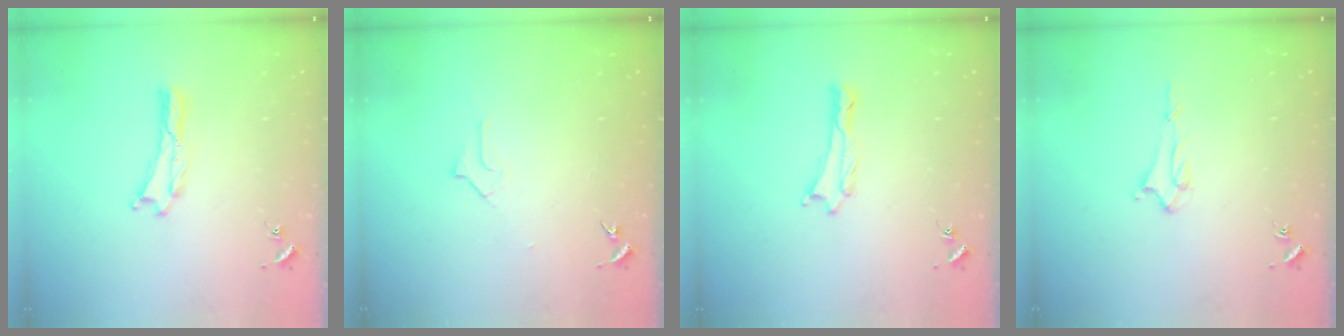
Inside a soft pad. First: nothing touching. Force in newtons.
{"total": 1.6, "press": 1.6, "slide": 0.1}
{"total": 0.0}
{"total": 1.7, "press": 1.6, "slide": 0.4}